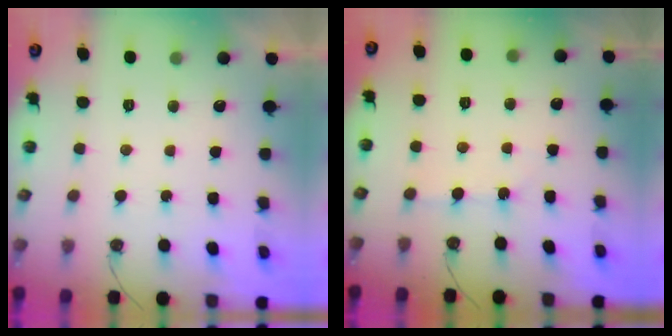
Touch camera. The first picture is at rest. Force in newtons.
{"total": 2.1, "press": 2.1, "slide": 0.4}